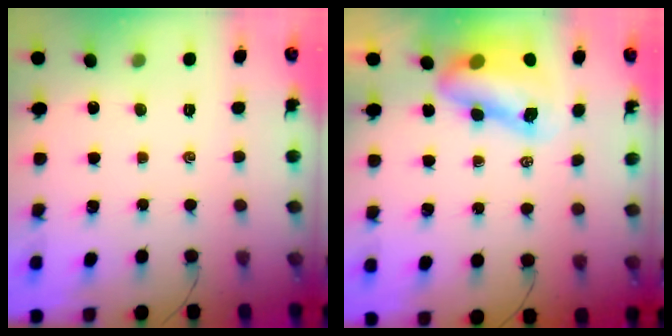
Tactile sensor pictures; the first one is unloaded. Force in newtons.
{"total": 9.9, "press": 9.5, "slide": 2.7}